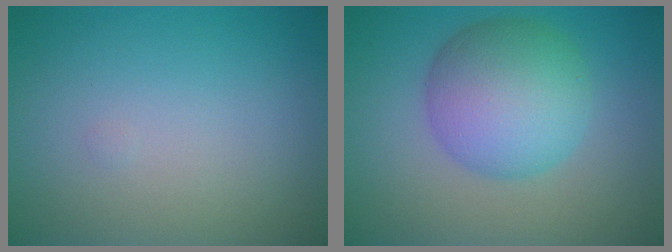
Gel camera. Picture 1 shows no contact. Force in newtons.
{"total": 7.3, "press": 7.3, "slide": 0.0}